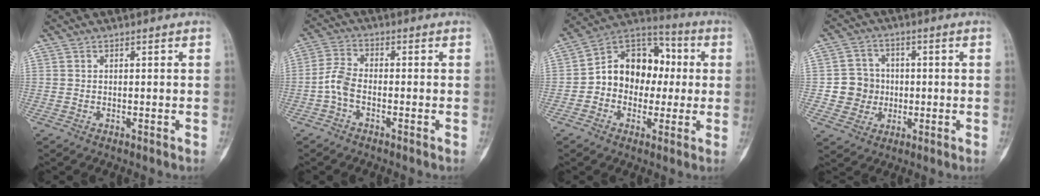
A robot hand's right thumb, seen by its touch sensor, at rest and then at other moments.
{"total": 4.6, "force": [-1.6, 2.5, 3.5], "torque": [-0.077, 0.017, -0.041]}
{"total": 15.1, "force": [0.0, 11.8, 9.4], "torque": [-0.099, 0.042, -0.012]}
{"total": 7.3, "force": [-0.6, 7.1, 1.7], "torque": [0.003, 0.013, -0.011]}